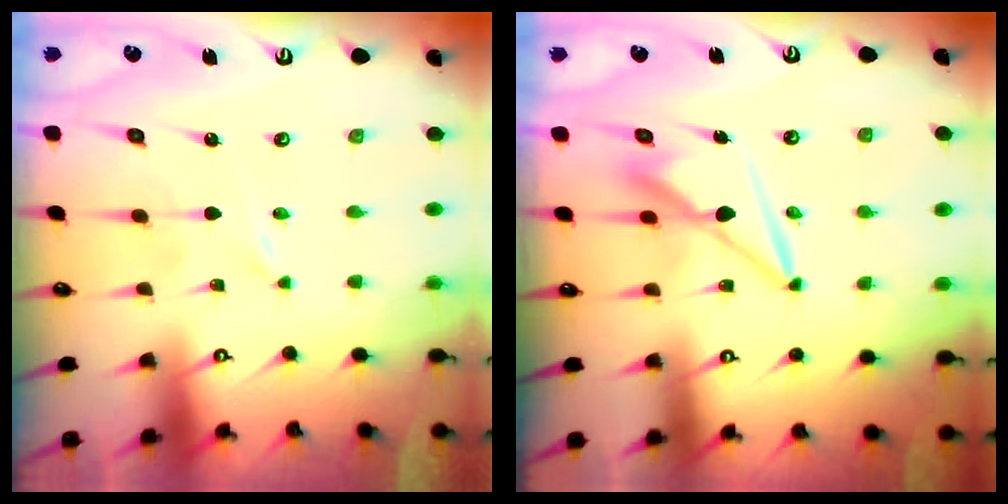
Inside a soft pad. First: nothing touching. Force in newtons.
{"total": 7.7, "press": 7.7, "slide": 0.7}